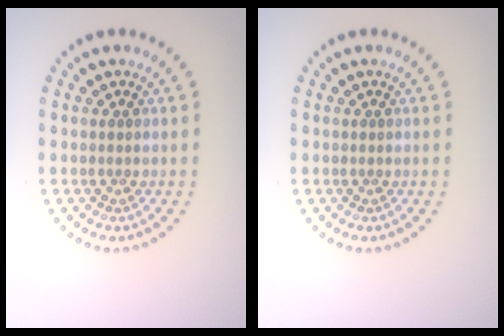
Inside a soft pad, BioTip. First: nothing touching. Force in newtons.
{"total": 0.0}